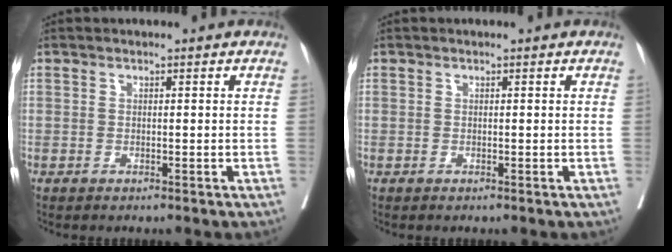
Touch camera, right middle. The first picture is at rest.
{"total": 0.0}